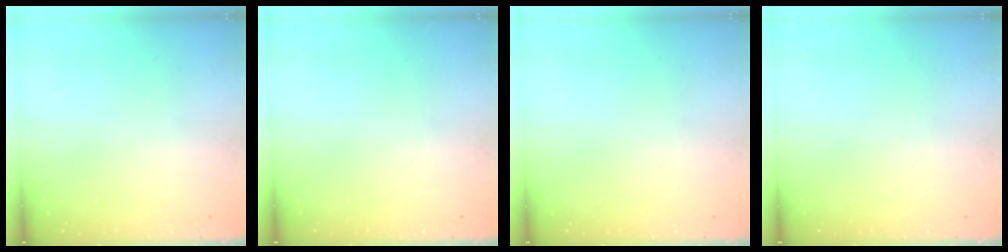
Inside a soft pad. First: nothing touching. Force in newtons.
{"total": 0.0}
{"total": 0.0}
{"total": 0.0}